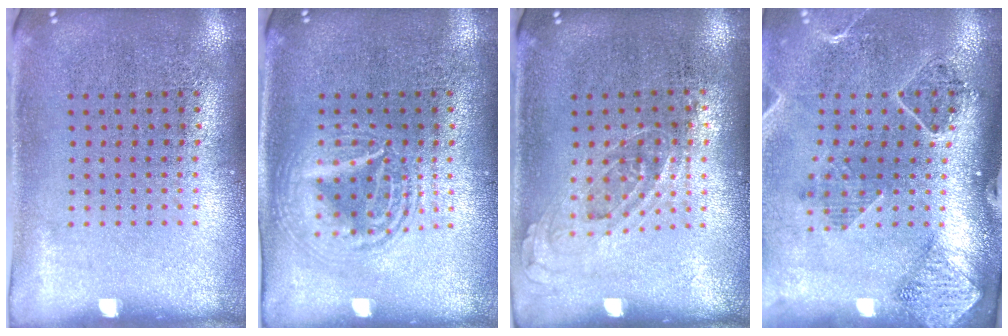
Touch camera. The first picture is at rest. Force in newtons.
{"total": 2.9, "press": 2.8, "slide": 0.4}
{"total": 0.8, "press": 0.6, "slide": 0.5}
{"total": 1.5, "press": 1.5, "slide": 0.1}